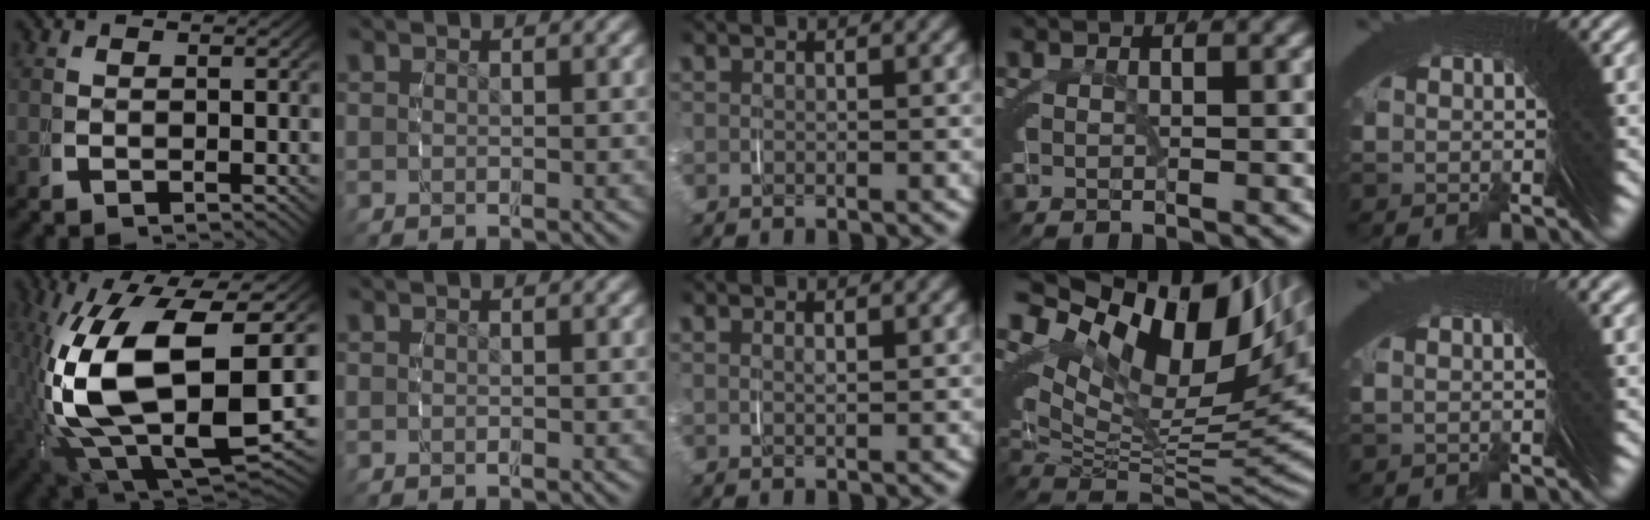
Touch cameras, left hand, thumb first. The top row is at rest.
{"thumb": {"total": 20.5, "force": [-1.7, 12.5, 16.2], "torque": [-0.374, -0.087, 0.018]}, "middle": {"total": 0.9, "force": [0.7, 0.0, 0.6], "torque": [-0.010, -0.004, 0.016]}, "ring": {"total": 18.5, "force": [6.2, 10.3, 14.1], "torque": [-0.198, 0.016, 0.094]}, "little": {"total": 1.8, "force": [0.7, 0.2, 1.6], "torque": [0.002, 0.020, 0.005]}}